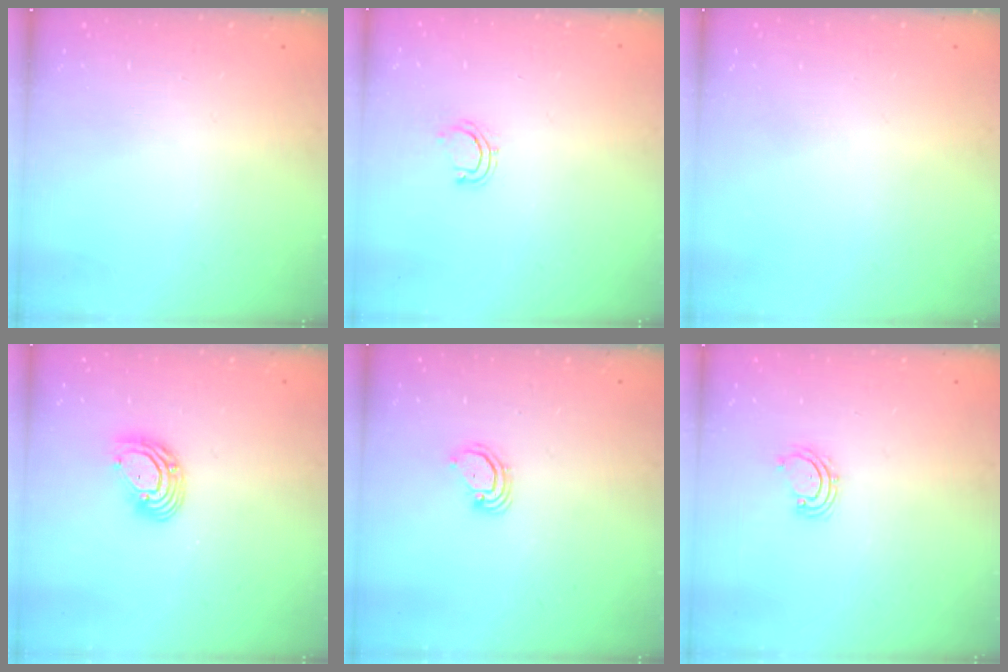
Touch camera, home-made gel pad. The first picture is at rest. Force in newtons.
{"total": 4.2, "press": 4.0, "slide": 1.2}
{"total": 0.0}
{"total": 9.6, "press": 9.4, "slide": 1.9}
{"total": 2.9, "press": 2.9, "slide": 0.2}
{"total": 2.9, "press": 2.9, "slide": 0.4}